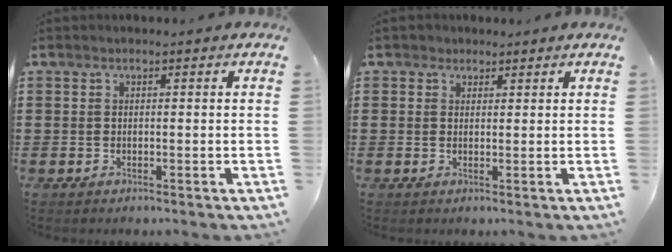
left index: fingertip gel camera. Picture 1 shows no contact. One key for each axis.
{"total": 1.5, "fx": 1.1, "fy": 0.9, "fz": 0.0, "tx": -0.004, "ty": 0.007, "tz": 0.021}